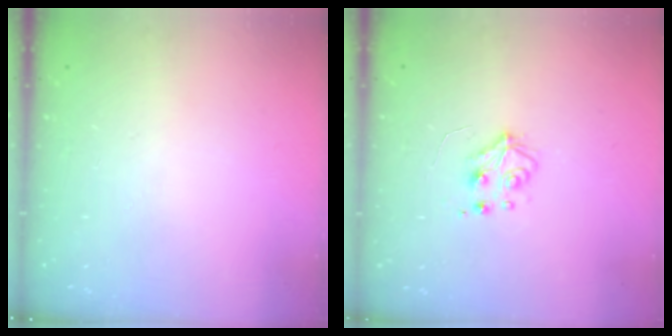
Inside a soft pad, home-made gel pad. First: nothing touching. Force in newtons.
{"total": 5.5, "press": 5.5, "slide": 0.6}